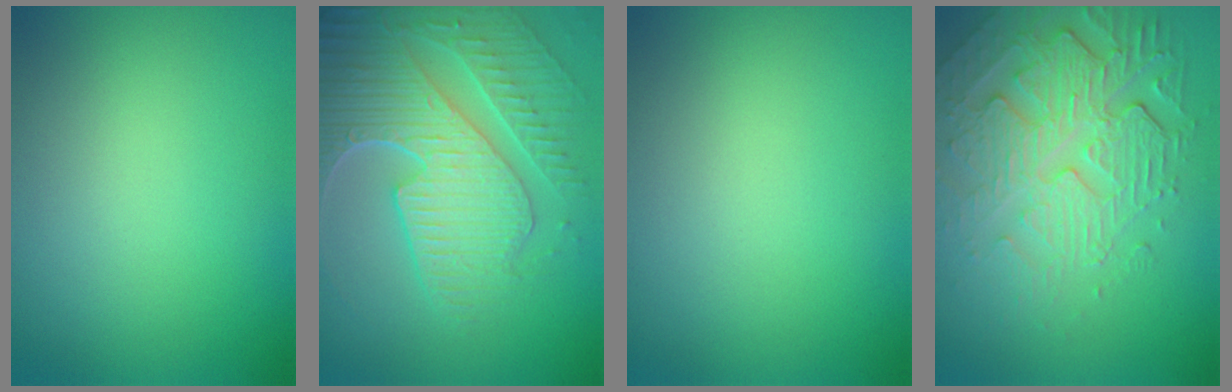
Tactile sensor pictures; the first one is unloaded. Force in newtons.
{"total": 9.1, "press": 6.5, "slide": 6.3}
{"total": 0.0}
{"total": 6.7, "press": 5.0, "slide": 4.5}